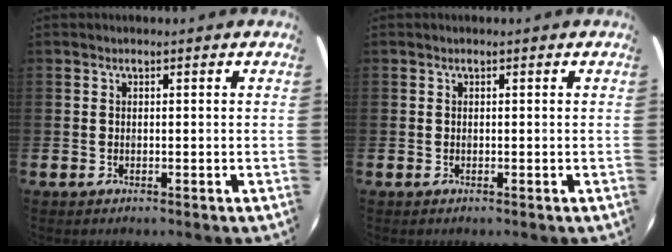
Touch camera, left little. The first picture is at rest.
{"total": 0.0}